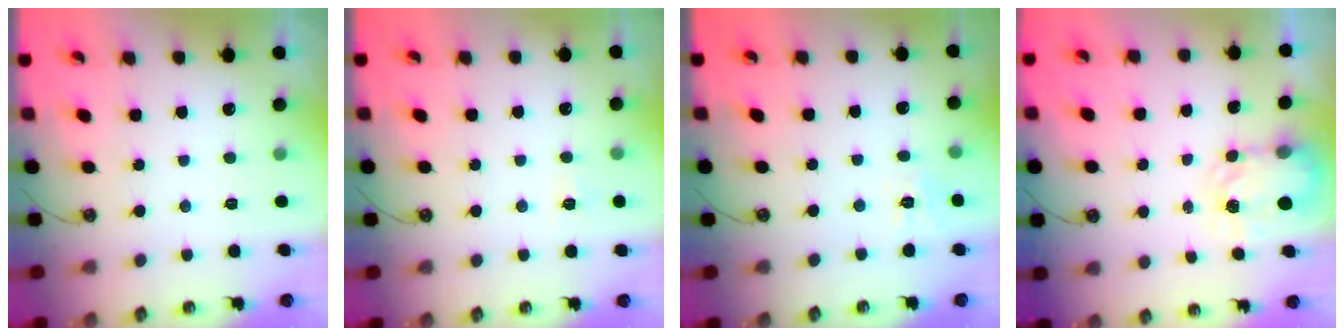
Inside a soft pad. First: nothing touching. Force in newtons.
{"total": 3.9, "press": 3.9, "slide": 0.4}
{"total": 5.7, "press": 5.6, "slide": 0.7}
{"total": 4.3, "press": 4.2, "slide": 0.4}